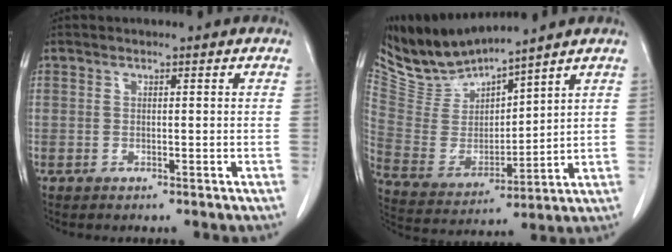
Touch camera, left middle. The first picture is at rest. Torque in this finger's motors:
{"motor_torque": [0.28, -0.31, -0.04, 0.00]}